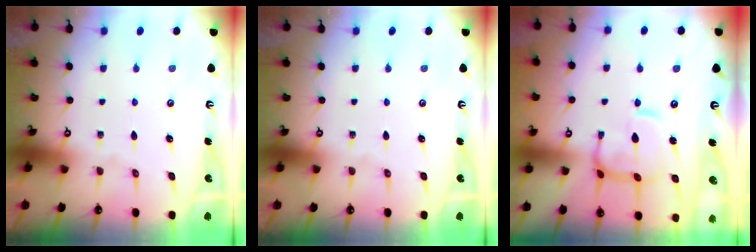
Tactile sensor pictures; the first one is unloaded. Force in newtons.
{"total": 0.0}
{"total": 7.0, "press": 6.9, "slide": 1.1}